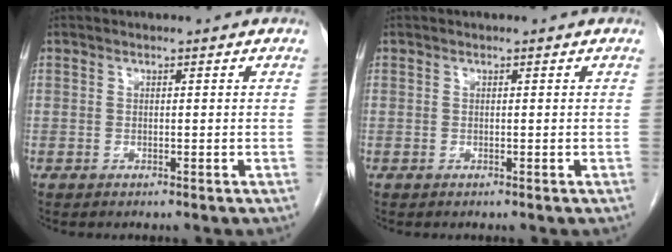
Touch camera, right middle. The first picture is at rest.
{"total": 0.0}